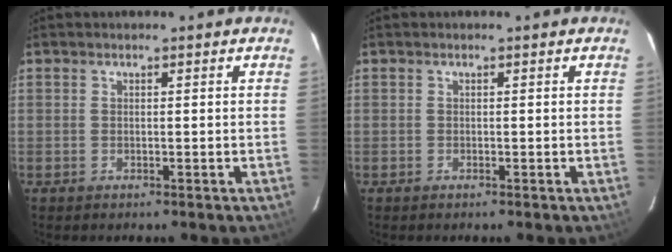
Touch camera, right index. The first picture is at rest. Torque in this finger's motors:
{"motor_torque": [0.03, -0.04, -0.03, -0.01]}